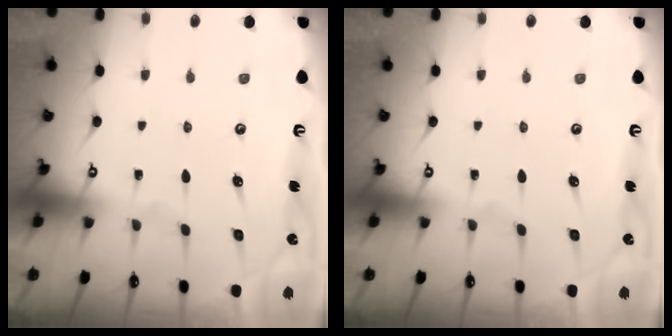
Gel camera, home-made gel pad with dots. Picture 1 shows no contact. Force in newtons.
{"total": 0.0}